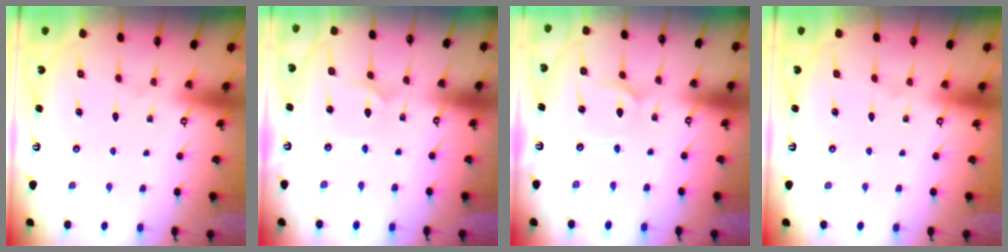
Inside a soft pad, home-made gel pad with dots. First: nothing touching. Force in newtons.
{"total": 1.7, "press": 1.6, "slide": 0.1}
{"total": 1.6, "press": 1.6, "slide": 0.0}
{"total": 0.0}